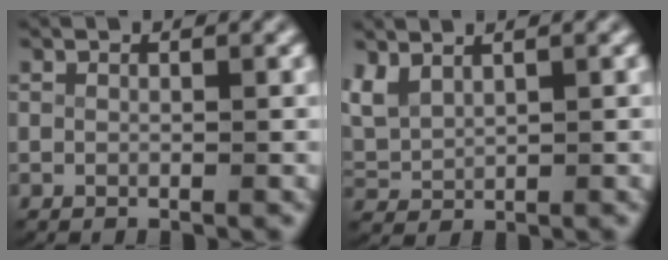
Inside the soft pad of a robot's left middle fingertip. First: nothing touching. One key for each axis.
{"total": 3.1, "fx": 1.3, "fy": 2.3, "fz": 1.6, "tx": -0.062, "ty": -0.010, "tz": 0.038}